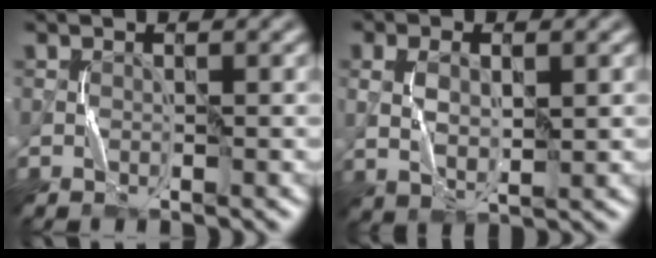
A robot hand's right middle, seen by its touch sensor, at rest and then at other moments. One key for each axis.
{"total": 3.7, "fx": 0.4, "fy": 2.0, "fz": 3.0, "tx": -0.068, "ty": 0.000, "tz": 0.013}